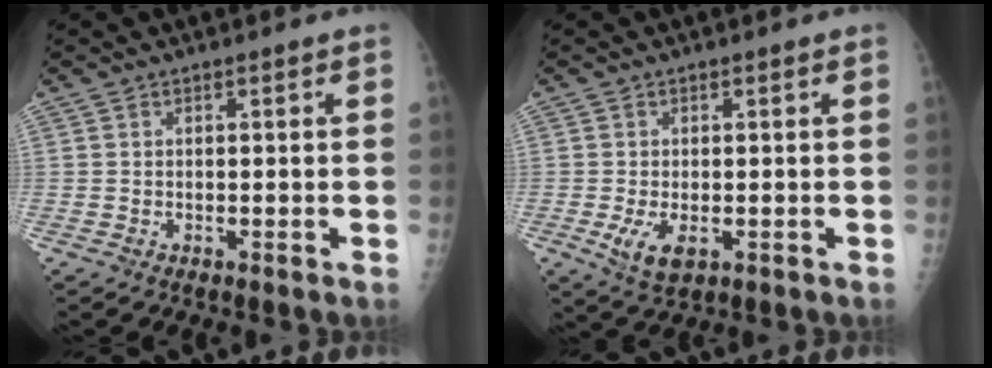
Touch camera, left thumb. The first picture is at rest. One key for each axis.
{"total": 4.8, "fx": -1.2, "fy": 2.6, "fz": 3.8, "tx": -0.074, "ty": -0.011, "tz": -0.015}